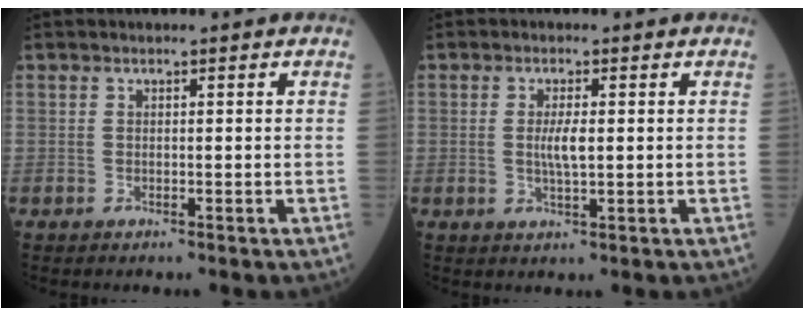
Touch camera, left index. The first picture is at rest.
{"total": 2.9, "force": [0.0, 0.5, 2.9], "torque": [-0.058, -0.007, 0.001]}